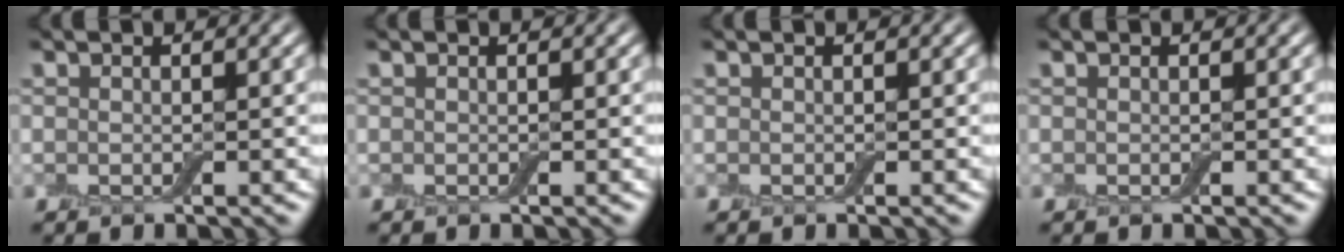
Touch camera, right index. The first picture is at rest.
{"total": 0.0}
{"total": 0.0}
{"total": 0.0}